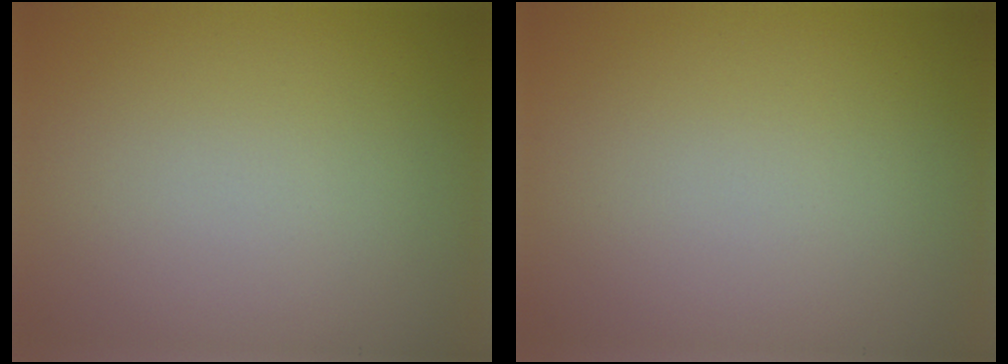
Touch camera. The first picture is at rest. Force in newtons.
{"total": 0.0}